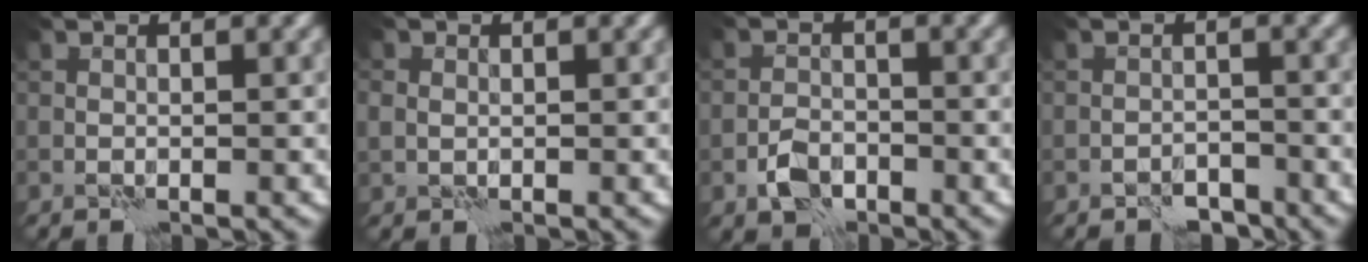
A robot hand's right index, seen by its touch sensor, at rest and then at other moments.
{"total": 1.2, "force": [0.3, 1.1, 0.4], "torque": [-0.010, 0.005, 0.007]}
{"total": 2.8, "force": [-1.6, 1.7, 1.5], "torque": [-0.027, 0.004, -0.035]}
{"total": 2.1, "force": [-1.9, 0.8, 0.4], "torque": [0.004, 0.009, -0.032]}